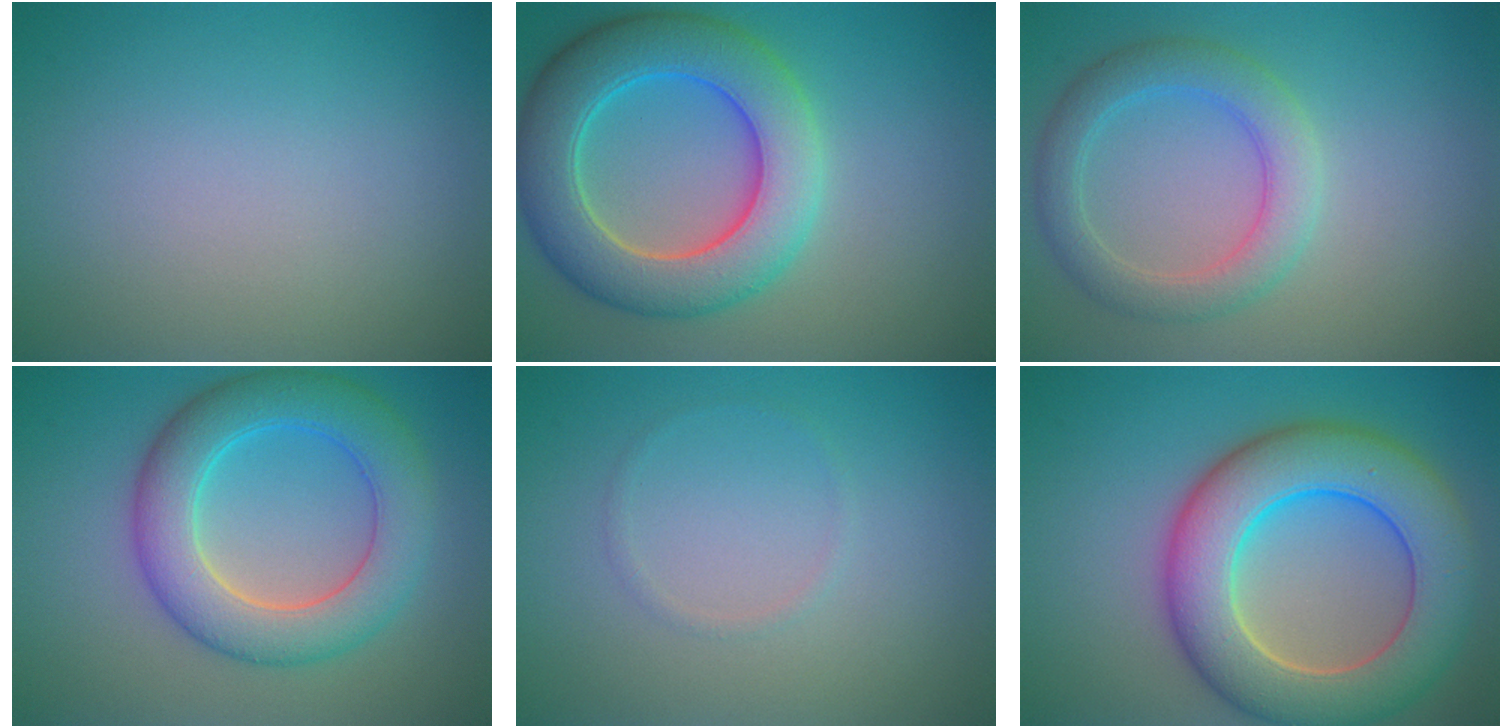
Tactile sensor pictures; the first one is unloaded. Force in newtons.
{"total": 9.0, "press": 9.0, "slide": 0.3}
{"total": 4.1, "press": 4.1, "slide": 0.1}
{"total": 7.2, "press": 7.2, "slide": 0.1}
{"total": 0.6, "press": 0.6, "slide": 0.1}
{"total": 10.4, "press": 10.4, "slide": 0.6}